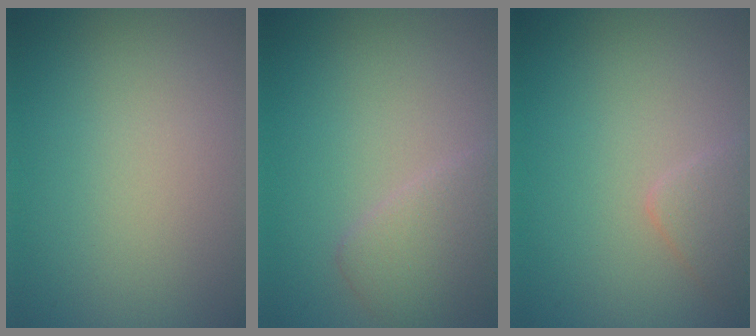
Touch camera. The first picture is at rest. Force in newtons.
{"total": 2.7, "press": 2.7, "slide": 0.1}
{"total": 1.6, "press": 1.6, "slide": 0.1}